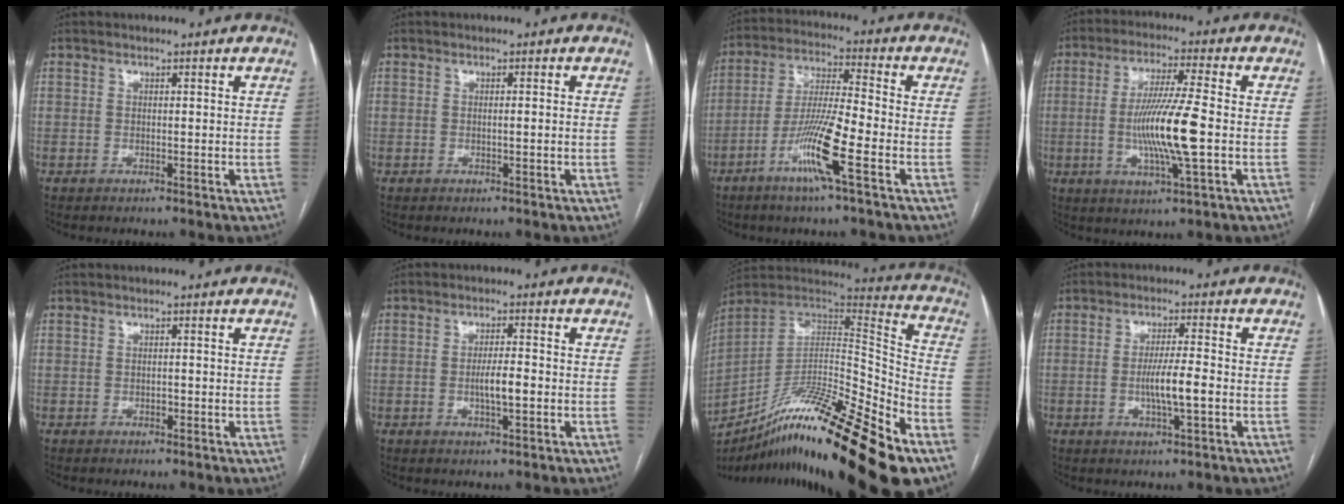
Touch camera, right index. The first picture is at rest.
{"total": 0.9, "force": [-0.2, -0.1, 0.8], "torque": [-0.014, -0.001, 0.000]}
{"total": 11.2, "force": [-5.2, -0.2, 10.0], "torque": [-0.195, -0.010, -0.105]}
{"total": 11.6, "force": [-1.5, 0.1, 11.5], "torque": [-0.223, -0.009, -0.033]}
{"total": 0.6, "force": [-0.3, 0.3, 0.4], "torque": [-0.009, 0.001, -0.005]}
{"total": 4.0, "force": [-0.8, 0.6, 3.9], "torque": [-0.070, -0.002, -0.012]}
{"total": 27.5, "force": [-17.9, 2.1, 20.8], "torque": [-0.300, -0.019, -0.313]}
{"total": 5.8, "force": [-1.2, 0.2, 5.6], "torque": [-0.107, -0.008, -0.022]}